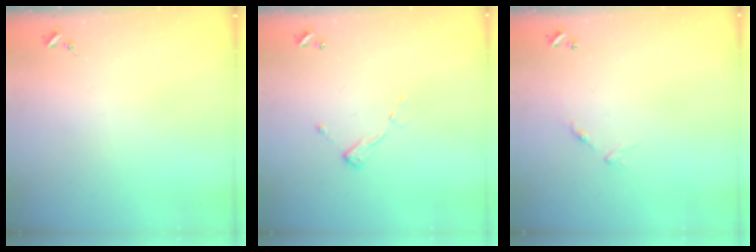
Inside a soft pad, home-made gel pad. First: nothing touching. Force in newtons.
{"total": 6.7, "press": 6.7, "slide": 0.3}
{"total": 6.9, "press": 6.8, "slide": 0.6}